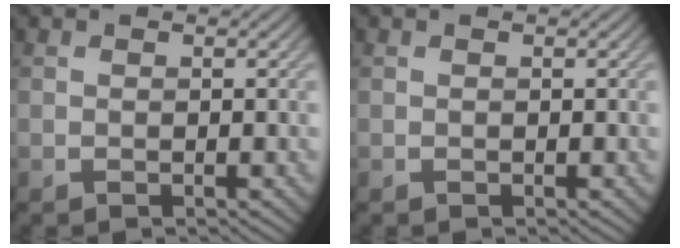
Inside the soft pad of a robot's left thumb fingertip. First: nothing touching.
{"total": 0.0}